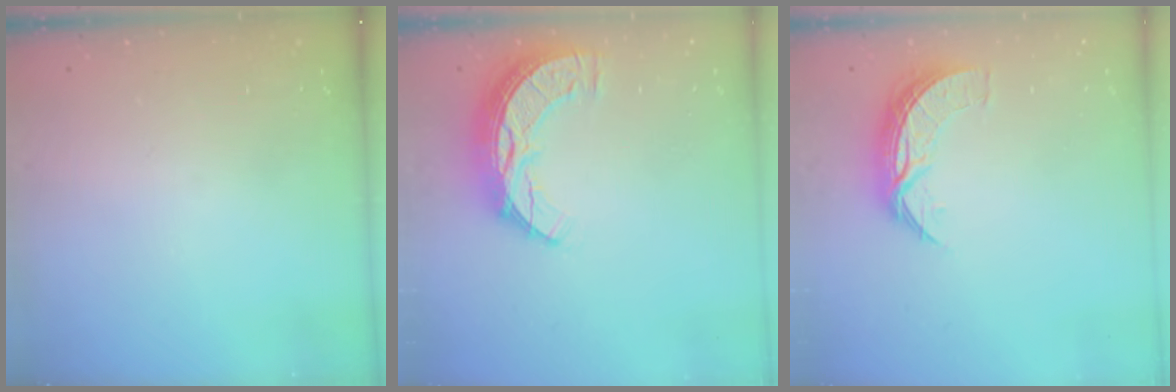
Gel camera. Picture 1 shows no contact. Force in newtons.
{"total": 10.4, "press": 10.3, "slide": 0.9}
{"total": 7.9, "press": 7.9, "slide": 0.3}